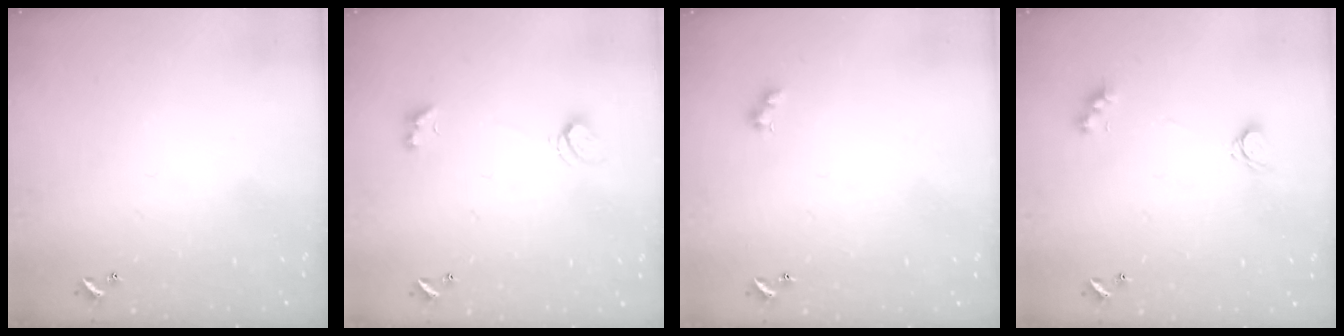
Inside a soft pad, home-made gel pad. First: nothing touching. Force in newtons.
{"total": 2.5, "press": 2.4, "slide": 0.6}
{"total": 2.4, "press": 2.3, "slide": 0.5}
{"total": 2.6, "press": 2.5, "slide": 0.5}